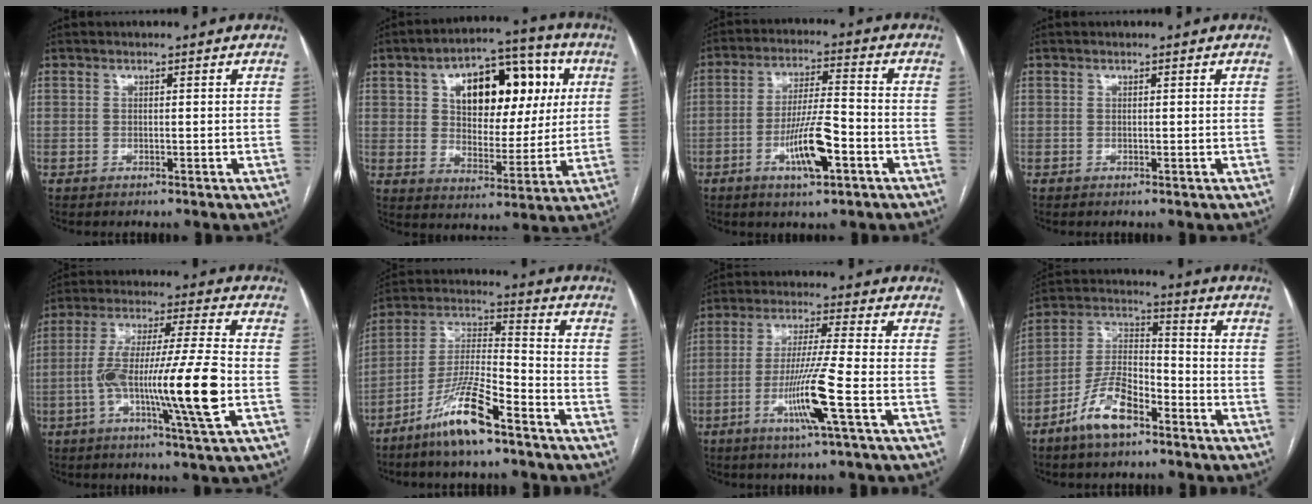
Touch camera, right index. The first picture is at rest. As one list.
[{"total": 18.1, "force": [5.6, 10.1, 13.9], "torque": [-0.213, 0.037, 0.088]}, {"total": 9.3, "force": [-3.8, 1.7, 8.3], "torque": [-0.158, -0.001, -0.064]}, {"total": 0.0}, {"total": 15.4, "force": [-3.5, -0.1, 15.0], "torque": [-0.278, 0.000, -0.068]}, {"total": 11.9, "force": [-7.8, 1.4, 8.9], "torque": [-0.181, -0.017, -0.153]}, {"total": 9.5, "force": [-3.5, -1.3, 8.7], "torque": [-0.172, -0.015, -0.069]}, {"total": 10.6, "force": [-6.4, 4.0, 7.4], "torque": [-0.160, 0.007, -0.124]}]